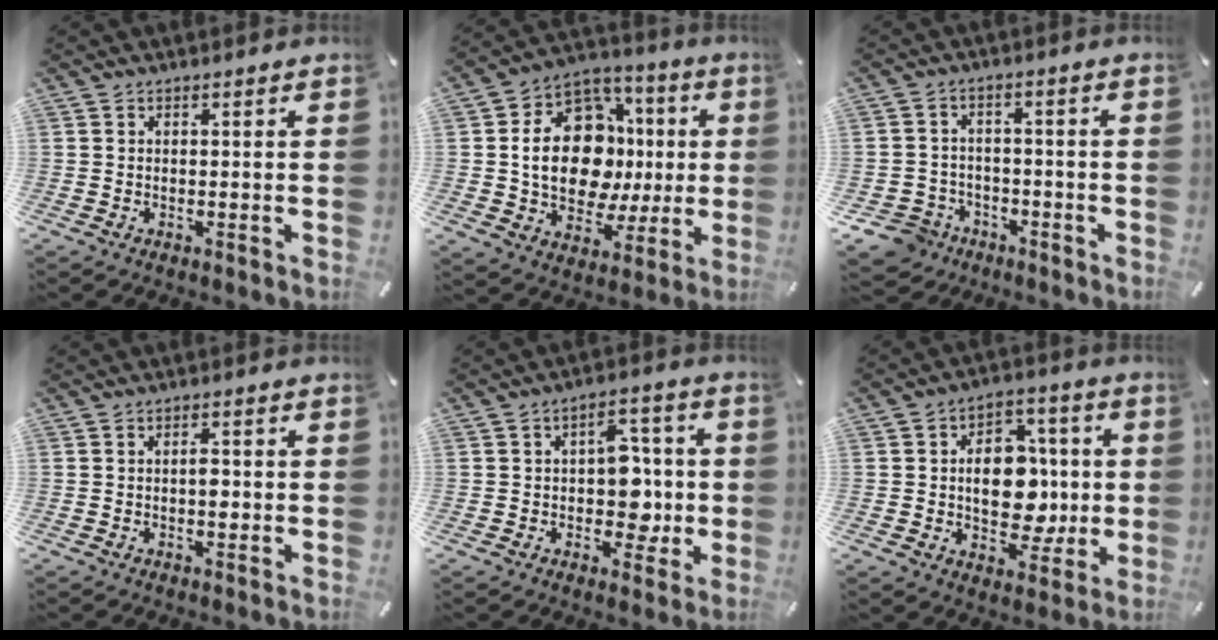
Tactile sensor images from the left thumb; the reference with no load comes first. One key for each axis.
{"total": 18.0, "fx": 0.8, "fy": 13.8, "fz": 11.4, "tx": -0.198, "ty": -0.005, "tz": 0.019}
{"total": 6.9, "fx": -4.1, "fy": 5.3, "fz": 1.4, "tx": -0.045, "ty": 0.026, "tz": -0.080}
{"total": 2.4, "fx": -0.3, "fy": 1.2, "fz": 2.0, "tx": -0.031, "ty": -0.001, "tz": -0.008}
{"total": 10.4, "fx": -0.6, "fy": 7.8, "fz": 7.0, "tx": -0.080, "ty": 0.013, "tz": -0.006}
{"total": 13.3, "fx": -0.4, "fy": 9.8, "fz": 8.9, "tx": -0.119, "ty": 0.007, "tz": -0.001}